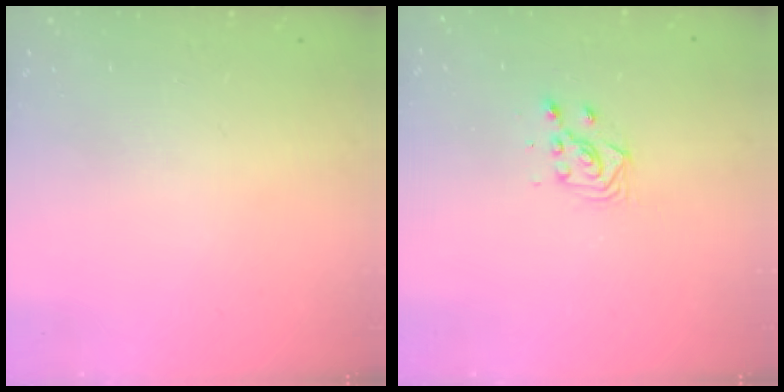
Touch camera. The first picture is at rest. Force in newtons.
{"total": 3.5, "press": 3.4, "slide": 1.1}